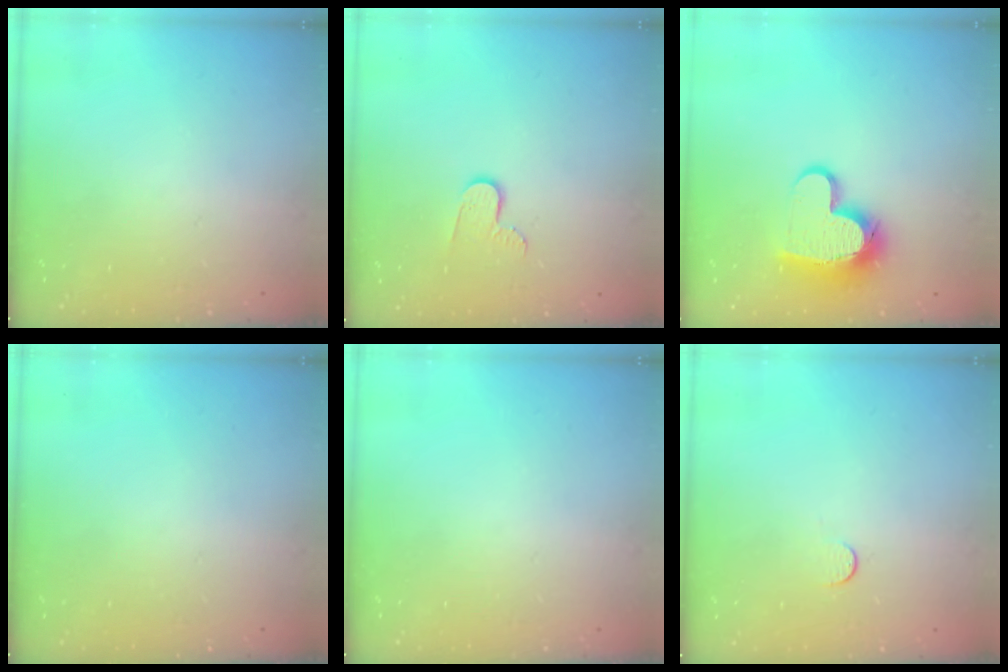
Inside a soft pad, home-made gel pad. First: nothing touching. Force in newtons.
{"total": 7.0, "press": 7.0, "slide": 0.5}
{"total": 13.2, "press": 13.2, "slide": 1.1}
{"total": 0.0}
{"total": 0.0}
{"total": 3.3, "press": 3.2, "slide": 0.3}